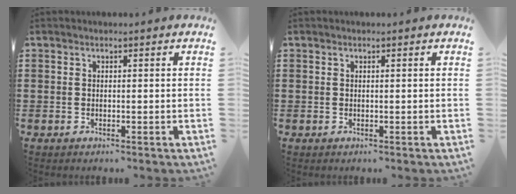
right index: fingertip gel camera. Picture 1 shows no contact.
{"total": 0.0}